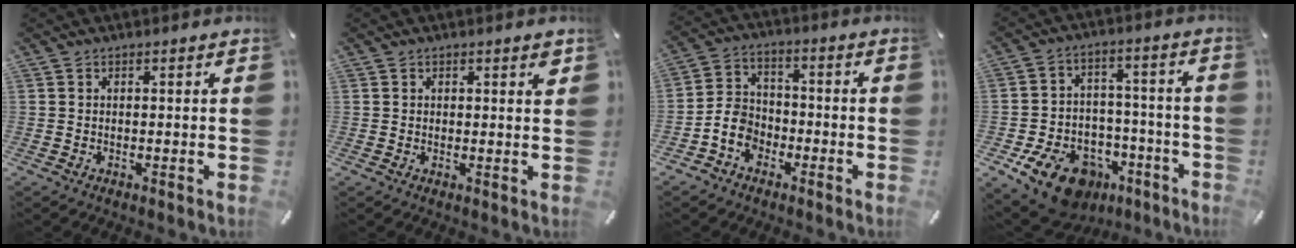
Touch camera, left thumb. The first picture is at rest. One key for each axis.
{"total": 1.7, "fx": 0.8, "fy": 0.8, "fz": 1.2, "tx": -0.010, "ty": -0.003, "tz": 0.010}
{"total": 8.0, "fx": -3.5, "fy": 6.5, "fz": 3.2, "tx": -0.082, "ty": 0.020, "tz": -0.067}
{"total": 14.4, "fx": -8.5, "fy": 9.4, "fz": 6.9, "tx": -0.106, "ty": 0.061, "tz": -0.137}